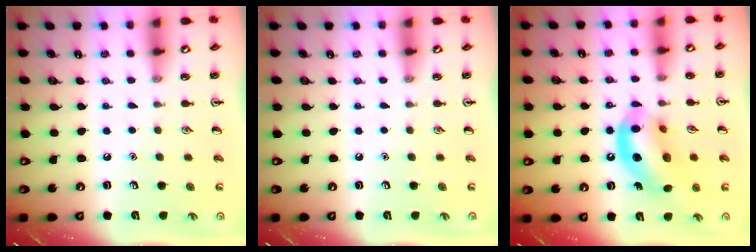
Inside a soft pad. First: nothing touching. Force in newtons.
{"total": 0.0}
{"total": 14.2, "press": 13.7, "slide": 3.6}